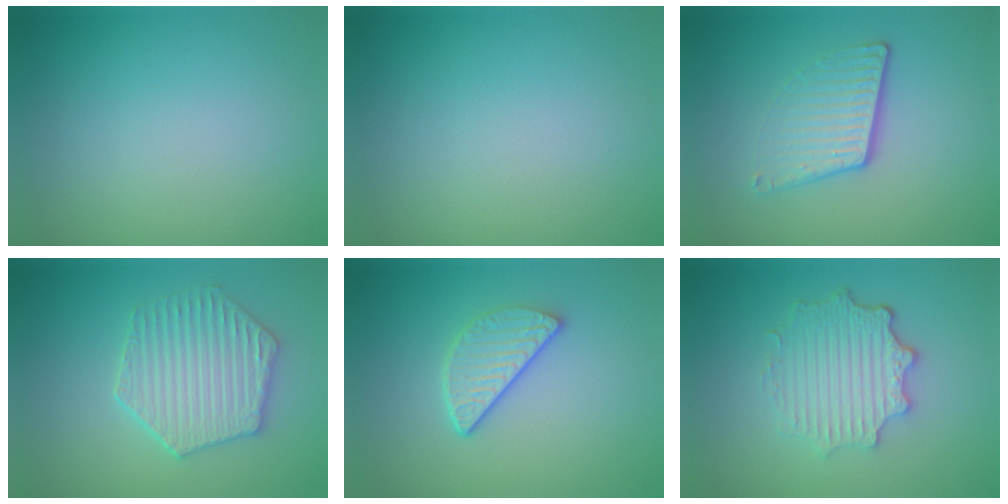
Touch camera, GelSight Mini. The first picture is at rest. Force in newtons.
{"total": 0.0}
{"total": 4.0, "press": 2.7, "slide": 2.9}
{"total": 4.7, "press": 4.2, "slide": 2.1}
{"total": 3.2, "press": 2.6, "slide": 1.8}
{"total": 4.7, "press": 3.7, "slide": 2.9}